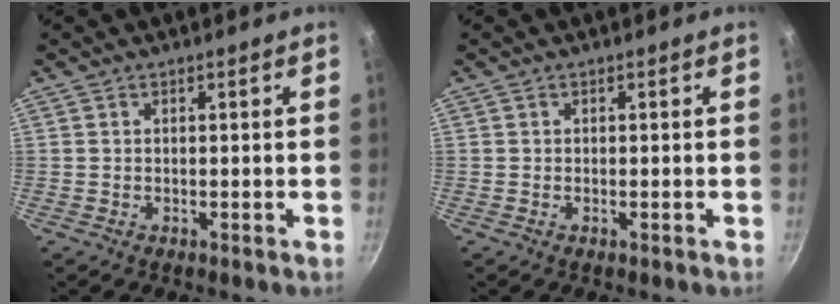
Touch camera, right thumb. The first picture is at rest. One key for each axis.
{"total": 0.5, "fx": -0.3, "fy": 0.1, "fz": 0.4, "tx": -0.009, "ty": 0.003, "tz": -0.007}